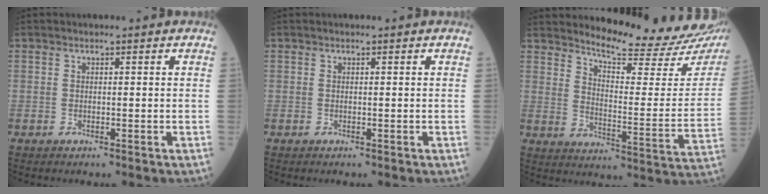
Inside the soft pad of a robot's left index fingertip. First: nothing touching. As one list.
[{"total": 0.0}, {"total": 19.9, "force": [18.2, 1.9, 7.8], "torque": [-0.114, -0.095, 0.227]}]